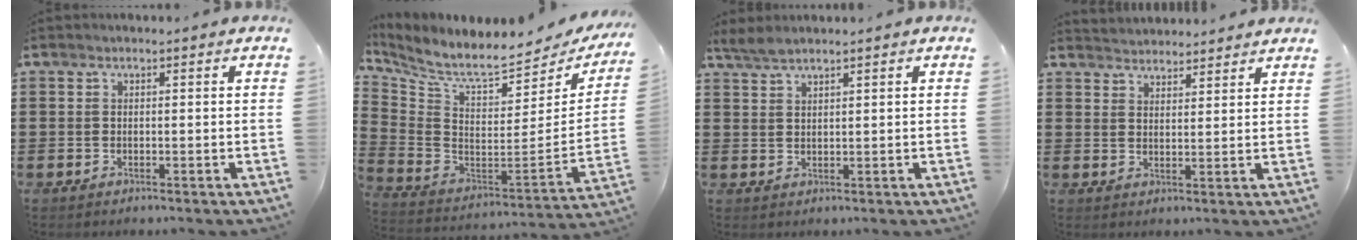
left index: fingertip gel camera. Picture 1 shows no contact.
{"total": 7.2, "force": [6.1, 1.1, 3.6], "torque": [-0.095, -0.065, 0.099]}
{"total": 1.8, "force": [1.7, 0.0, 0.8], "torque": [-0.020, 0.000, 0.032]}
{"total": 2.7, "force": [2.7, -0.1, -0.7], "torque": [0.005, -0.008, 0.051]}